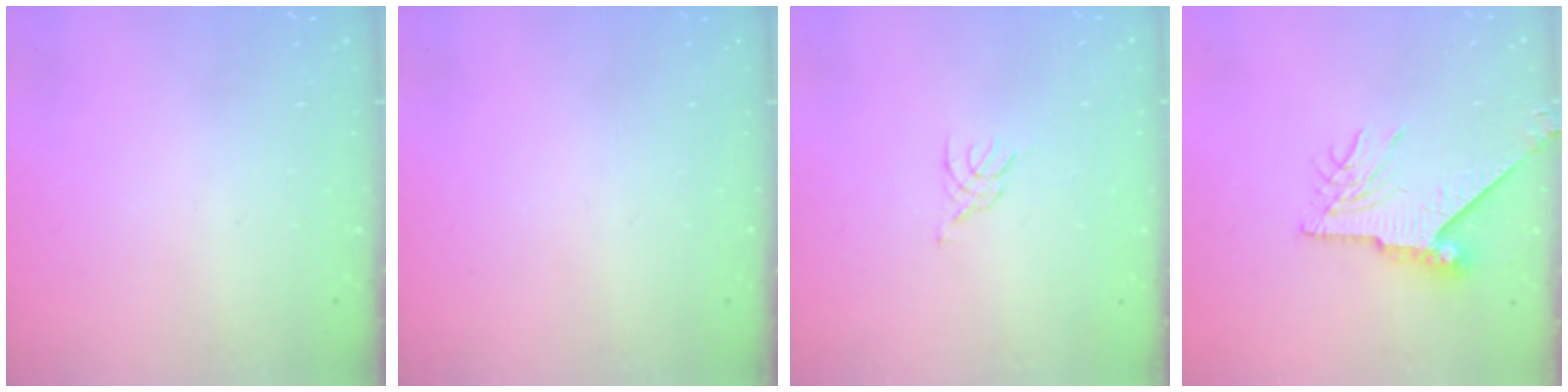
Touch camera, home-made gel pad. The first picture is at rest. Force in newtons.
{"total": 0.0}
{"total": 0.8, "press": 0.7, "slide": 0.3}
{"total": 8.7, "press": 8.7, "slide": 0.6}